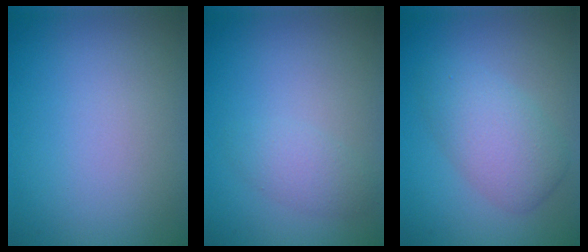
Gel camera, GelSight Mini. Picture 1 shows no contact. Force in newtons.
{"total": 1.8, "press": 1.8, "slide": 0.0}
{"total": 4.3, "press": 4.3, "slide": 0.1}